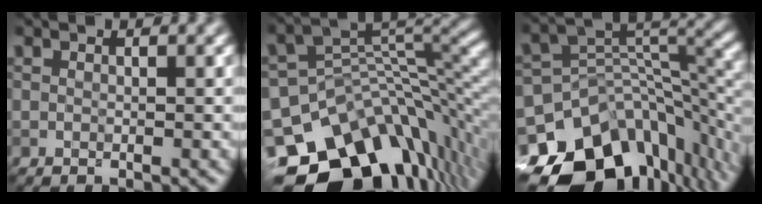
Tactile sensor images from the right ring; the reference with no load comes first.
{"total": 13.6, "force": [-7.1, 8.3, 8.1], "torque": [-0.164, -0.010, -0.113]}
{"total": 14.7, "force": [-8.2, 8.7, 8.5], "torque": [-0.169, -0.021, -0.114]}